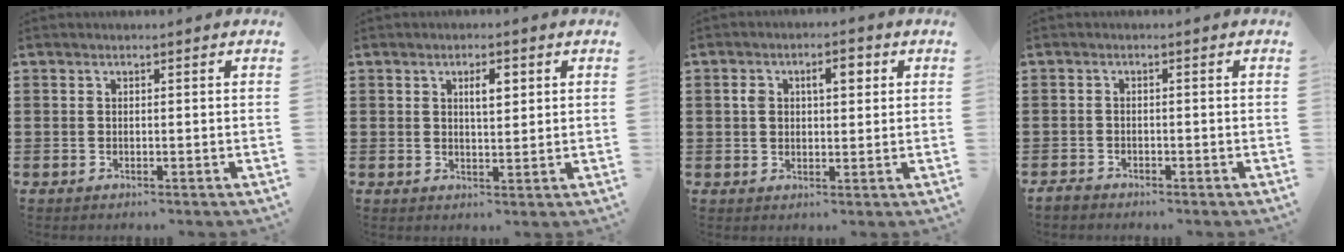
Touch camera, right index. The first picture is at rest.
{"total": 3.3, "force": [1.1, 1.2, 2.9], "torque": [-0.035, -0.002, 0.011]}
{"total": 4.1, "force": [1.1, 2.2, 3.2], "torque": [-0.053, 0.009, 0.013]}
{"total": 1.4, "force": [-1.2, 0.6, 0.1], "torque": [-0.006, 0.002, -0.026]}